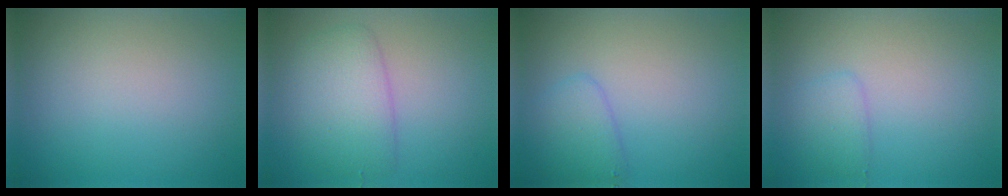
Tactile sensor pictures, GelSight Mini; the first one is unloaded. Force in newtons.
{"total": 4.3, "press": 4.3, "slide": 0.0}
{"total": 2.4, "press": 2.4, "slide": 0.1}
{"total": 1.7, "press": 1.7, "slide": 0.2}